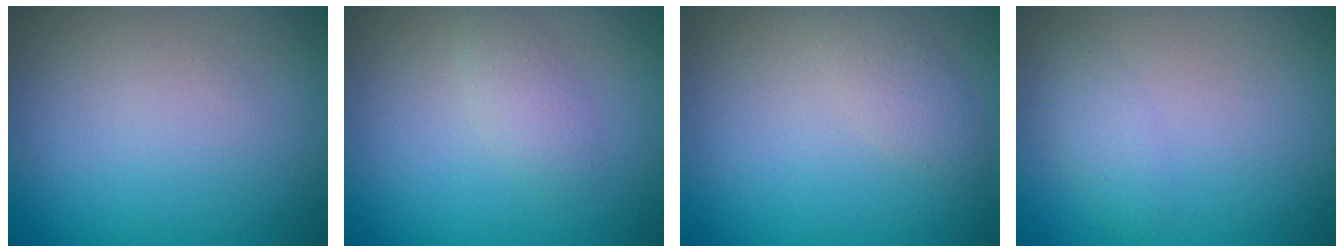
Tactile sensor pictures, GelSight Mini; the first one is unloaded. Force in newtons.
{"total": 1.7, "press": 1.7, "slide": 0.0}
{"total": 1.8, "press": 1.8, "slide": 0.1}
{"total": 1.5, "press": 1.5, "slide": 0.1}